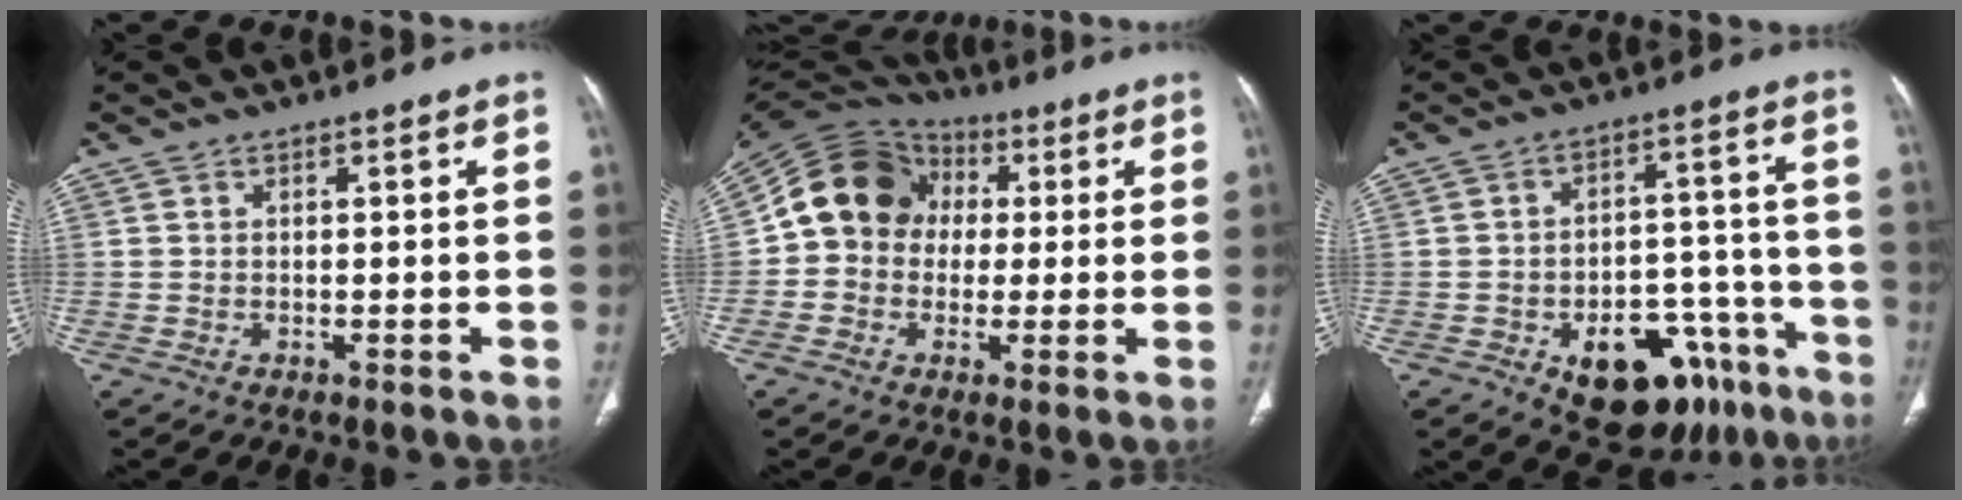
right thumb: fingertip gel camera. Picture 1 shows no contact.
{"total": 14.1, "force": [1.6, 12.0, 7.1], "torque": [-0.112, 0.030, 0.018]}
{"total": 18.0, "force": [-9.7, 10.5, 10.9], "torque": [-0.094, 0.073, -0.126]}